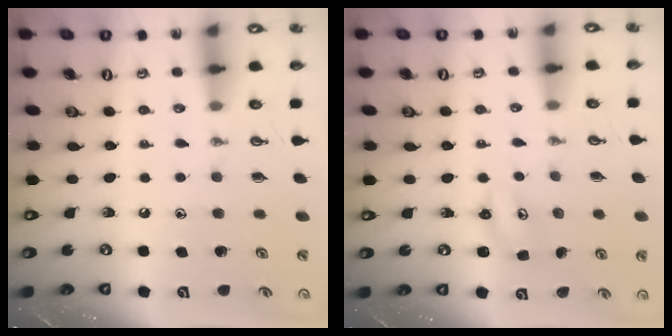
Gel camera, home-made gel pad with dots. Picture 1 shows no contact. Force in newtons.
{"total": 2.8, "press": 2.8, "slide": 0.3}